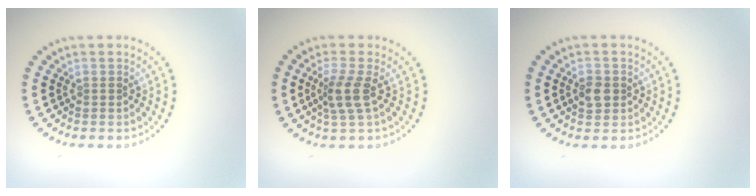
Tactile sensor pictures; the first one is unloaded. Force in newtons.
{"total": 2.7, "press": 2.1, "slide": 1.7}
{"total": 2.0, "press": 2.0, "slide": 0.3}